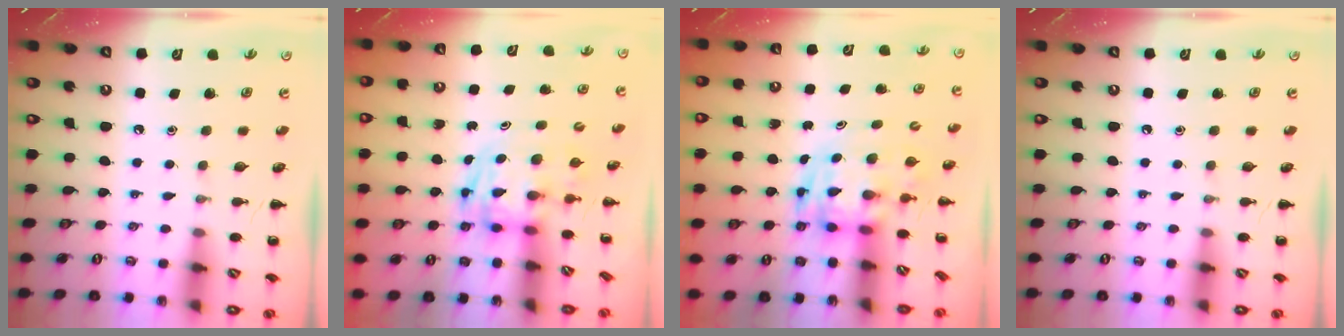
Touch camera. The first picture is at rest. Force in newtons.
{"total": 2.7, "press": 2.6, "slide": 0.5}
{"total": 3.5, "press": 3.4, "slide": 0.7}
{"total": 0.0}